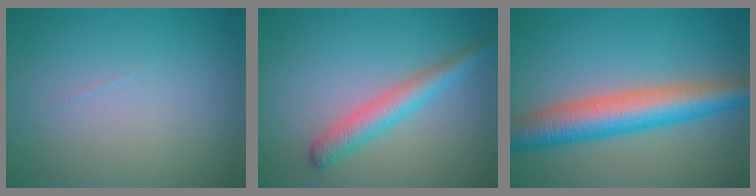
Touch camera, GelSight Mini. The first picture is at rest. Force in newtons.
{"total": 3.3, "press": 3.3, "slide": 0.2}
{"total": 7.6, "press": 7.6, "slide": 0.2}